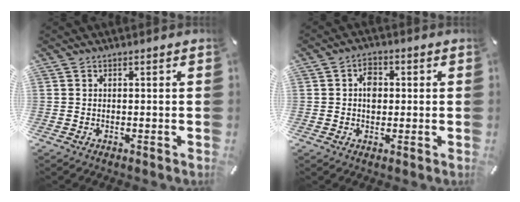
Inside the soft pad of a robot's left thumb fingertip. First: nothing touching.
{"total": 4.4, "force": [0.3, 3.3, 2.8], "torque": [-0.031, 0.001, 0.000]}